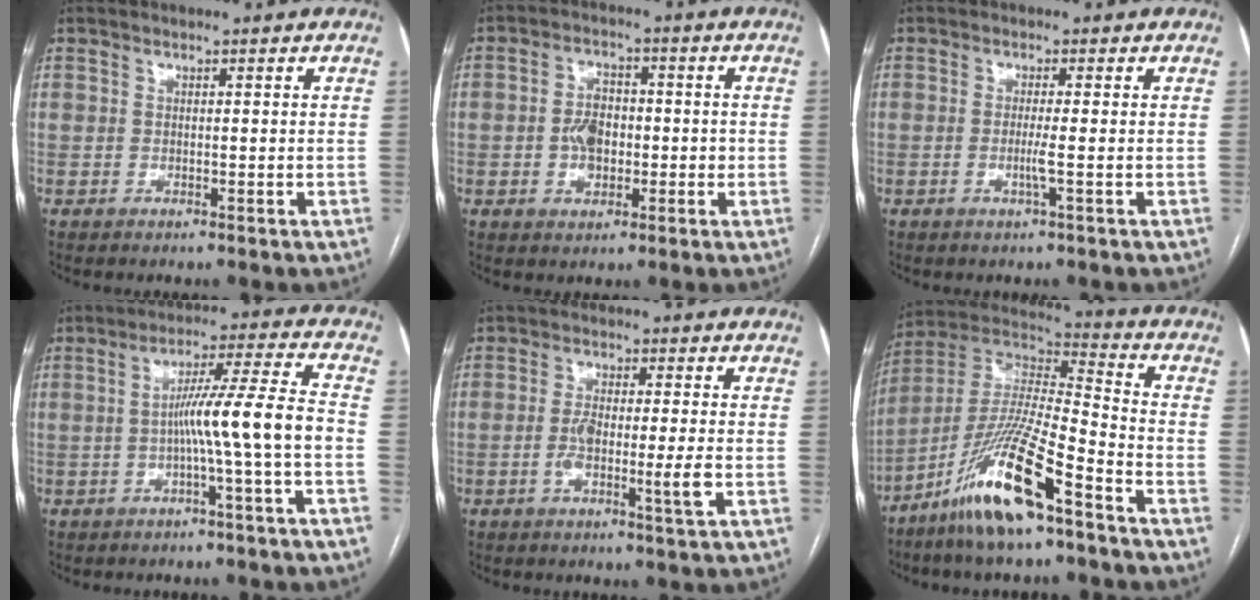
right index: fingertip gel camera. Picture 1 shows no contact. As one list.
[{"total": 5.6, "force": [-0.8, 3.7, 4.1], "torque": [-0.078, 0.013, -0.012]}, {"total": 2.2, "force": [-0.5, -0.4, 2.1], "torque": [-0.042, -0.004, -0.011]}, {"total": 9.2, "force": [-2.2, -1.4, 8.8], "torque": [-0.143, 0.021, -0.032]}, {"total": 2.8, "force": [-0.8, -0.2, 2.7], "torque": [-0.048, -0.004, -0.017]}, {"total": 16.4, "force": [-9.9, 1.4, 13.0], "torque": [-0.270, -0.018, -0.189]}]